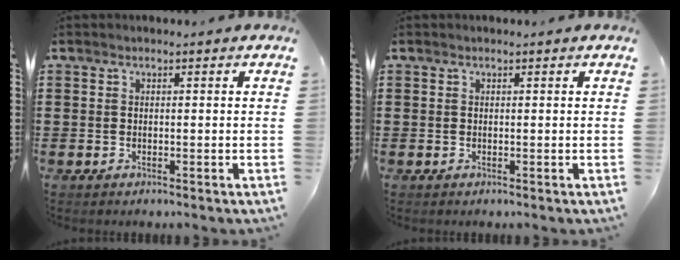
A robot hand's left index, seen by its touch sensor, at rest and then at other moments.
{"total": 0.0}